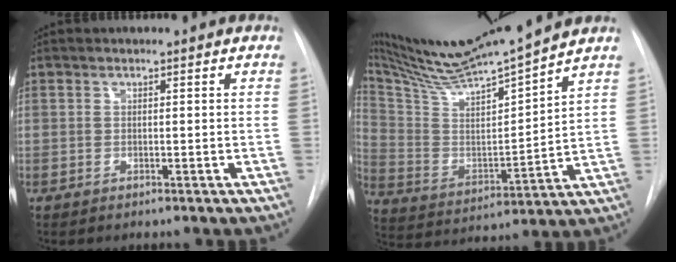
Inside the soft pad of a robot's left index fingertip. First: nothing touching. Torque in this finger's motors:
{"motor_torque": [0.88, -1.26, 0.21, 0.11]}